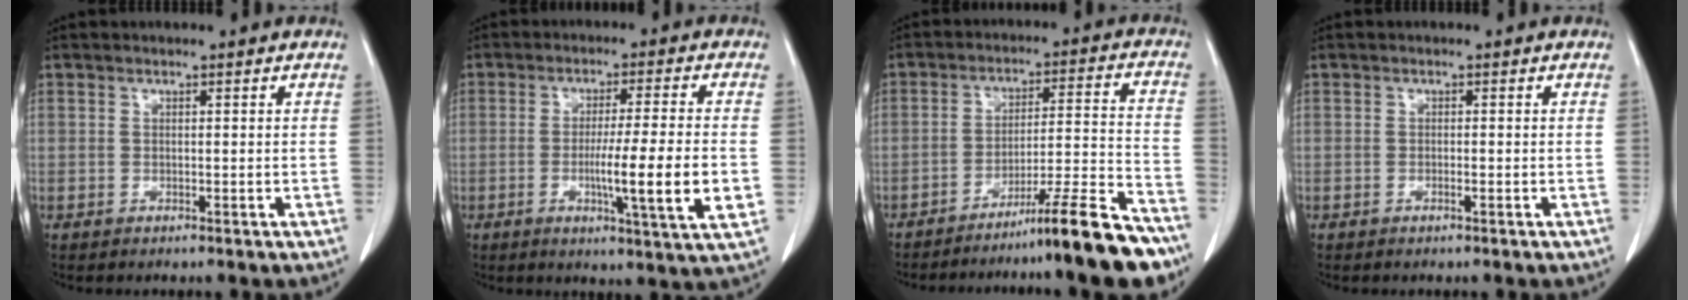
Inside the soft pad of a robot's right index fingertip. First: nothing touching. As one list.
[{"total": 11.5, "force": [-2.2, -0.7, 11.3], "torque": [-0.180, -0.021, -0.042]}, {"total": 15.0, "force": [-12.1, -0.8, 8.9], "torque": [-0.107, 0.020, -0.187]}, {"total": 0.8, "force": [-0.3, 0.0, 0.7], "torque": [-0.016, 0.000, -0.005]}]